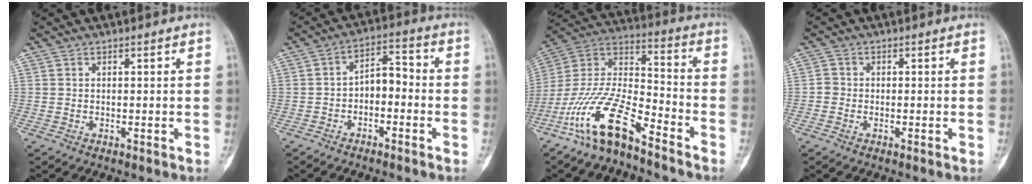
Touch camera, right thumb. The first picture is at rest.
{"total": 6.1, "force": [-1.8, 3.8, 4.5], "torque": [-0.056, 0.043, -0.042]}
{"total": 16.5, "force": [-11.2, 5.2, 10.9], "torque": [-0.209, 0.080, -0.217]}
{"total": 1.5, "force": [-0.6, 1.3, 0.4], "torque": [0.001, 0.006, -0.017]}